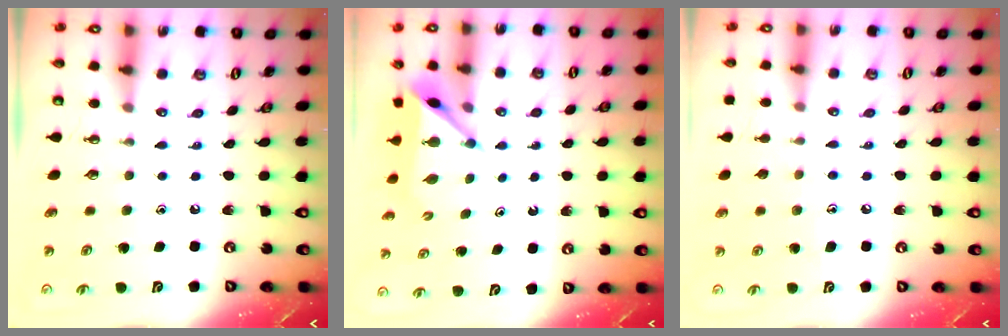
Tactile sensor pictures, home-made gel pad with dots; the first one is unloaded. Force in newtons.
{"total": 5.5, "press": 5.5, "slide": 0.4}
{"total": 6.0, "press": 6.0, "slide": 0.3}